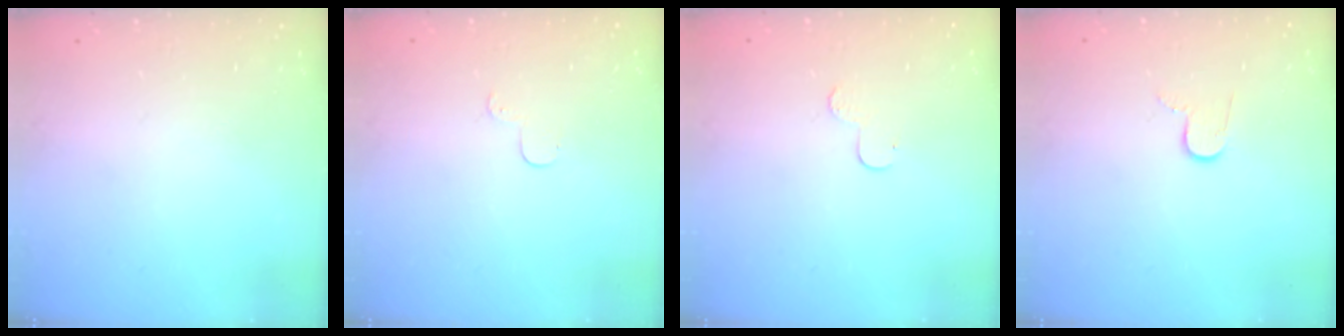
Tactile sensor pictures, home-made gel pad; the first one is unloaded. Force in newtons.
{"total": 2.9, "press": 2.9, "slide": 0.3}
{"total": 4.6, "press": 4.6, "slide": 0.4}
{"total": 4.8, "press": 4.8, "slide": 0.5}